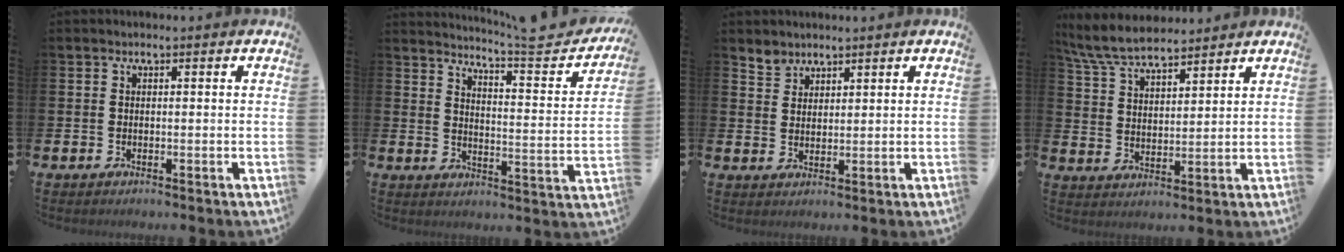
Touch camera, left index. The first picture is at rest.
{"total": 5.8, "force": [5.3, 0.1, 2.2], "torque": [-0.039, -0.055, 0.079]}
{"total": 2.8, "force": [2.6, 1.0, -0.1], "torque": [0.003, -0.010, 0.048]}
{"total": 7.3, "force": [6.8, 1.6, 2.1], "torque": [-0.072, -0.021, 0.126]}